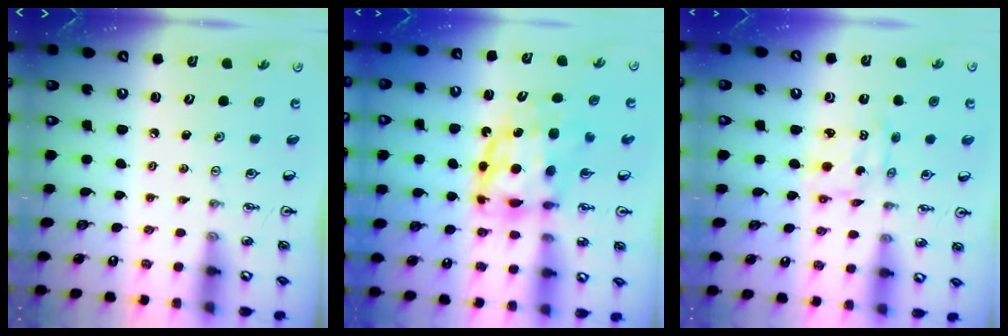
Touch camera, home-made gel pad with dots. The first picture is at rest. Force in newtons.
{"total": 10.8, "press": 10.8, "slide": 0.9}
{"total": 2.4, "press": 2.4, "slide": 0.1}